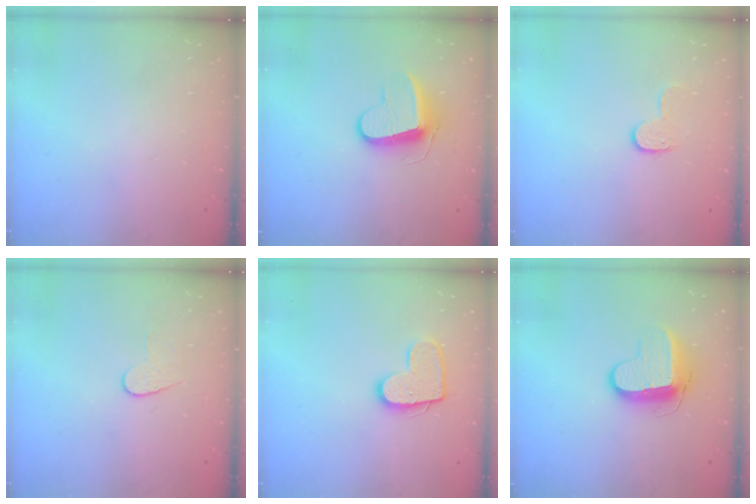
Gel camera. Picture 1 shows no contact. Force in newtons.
{"total": 9.4, "press": 9.4, "slide": 0.5}
{"total": 6.1, "press": 6.1, "slide": 0.2}
{"total": 6.0, "press": 6.0, "slide": 0.5}
{"total": 11.8, "press": 11.8, "slide": 0.6}
{"total": 10.2, "press": 10.1, "slide": 0.8}